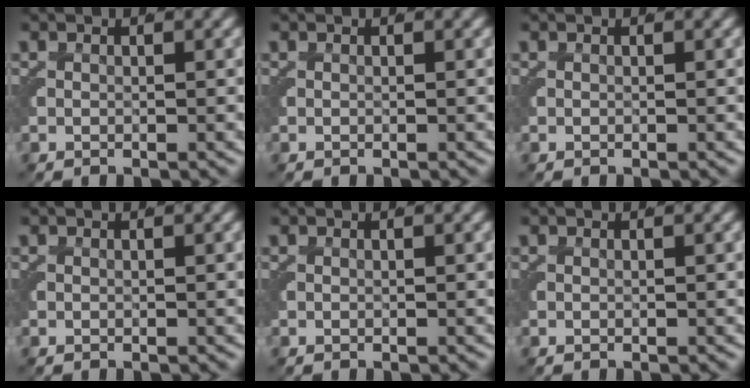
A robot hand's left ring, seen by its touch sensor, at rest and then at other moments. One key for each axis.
{"total": 0.0}
{"total": 0.0}
{"total": 0.0}
{"total": 0.0}
{"total": 0.0}